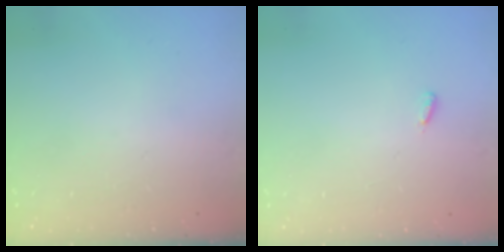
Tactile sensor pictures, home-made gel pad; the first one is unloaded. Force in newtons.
{"total": 2.7, "press": 2.6, "slide": 0.9}